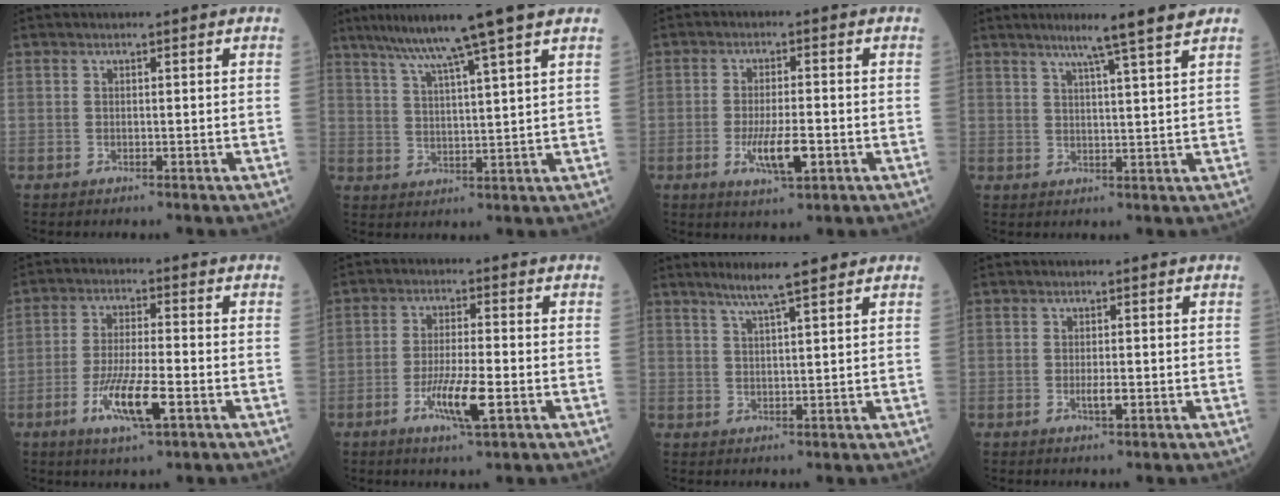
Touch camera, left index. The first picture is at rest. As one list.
[{"total": 11.3, "force": [8.4, -1.7, 7.3], "torque": [-0.123, 0.014, 0.128]}, {"total": 5.9, "force": [-2.0, 1.2, 5.4], "torque": [-0.102, -0.007, -0.036]}, {"total": 7.7, "force": [5.8, -1.4, 4.9], "torque": [-0.072, 0.002, 0.077]}, {"total": 8.4, "force": [-3.6, 1.2, 7.5], "torque": [-0.146, -0.011, -0.067]}, {"total": 6.6, "force": [-2.7, 0.6, 6.0], "torque": [-0.114, -0.008, -0.052]}, {"total": 6.3, "force": [4.8, -0.1, 4.1], "torque": [-0.070, 0.010, 0.081]}, {"total": 1.6, "force": [-0.5, 0.3, 1.5], "torque": [-0.026, -0.001, -0.011]}]